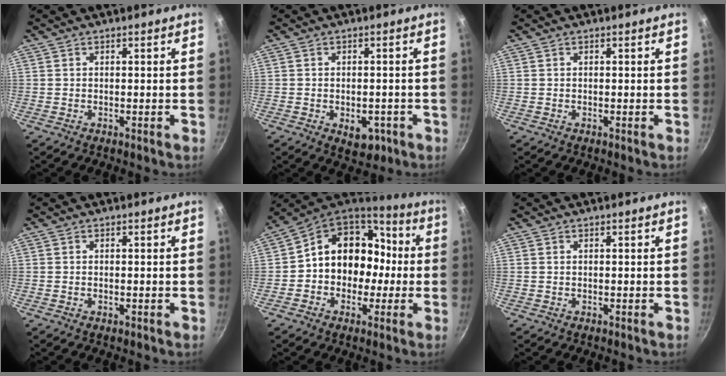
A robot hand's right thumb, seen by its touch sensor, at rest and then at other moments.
{"total": 5.2, "force": [-2.0, 3.2, 3.5], "torque": [-0.027, 0.007, -0.019]}
{"total": 0.0}
{"total": 0.0}
{"total": 16.1, "force": [-0.8, 13.6, 8.6], "torque": [-0.087, 0.057, -0.021]}
{"total": 0.0}